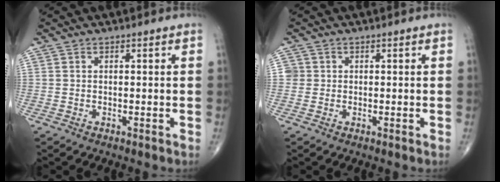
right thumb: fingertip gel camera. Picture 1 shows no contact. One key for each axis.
{"total": 1.7, "fx": 0.1, "fy": 1.7, "fz": 0.2, "tx": 0.009, "ty": 0.005, "tz": -0.001}